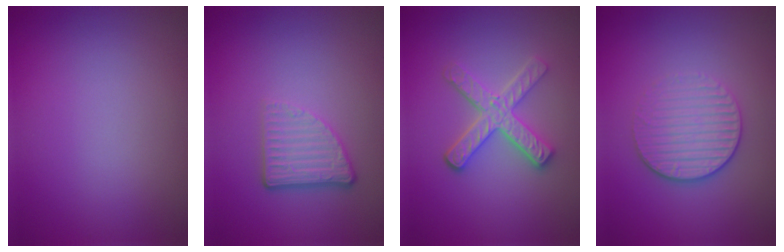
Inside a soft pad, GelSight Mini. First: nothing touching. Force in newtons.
{"total": 3.0, "press": 2.1, "slide": 2.1}
{"total": 3.6, "press": 3.1, "slide": 1.8}
{"total": 3.7, "press": 3.1, "slide": 2.0}